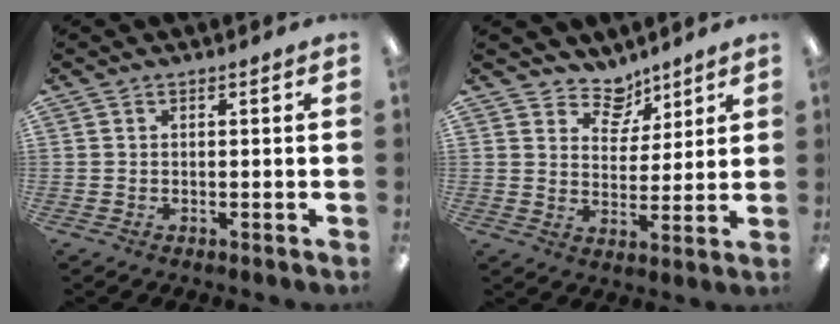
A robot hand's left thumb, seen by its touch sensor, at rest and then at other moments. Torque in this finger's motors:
{"motor_torque": [0.27, 0.22, -0.22, -0.26, -0.06]}